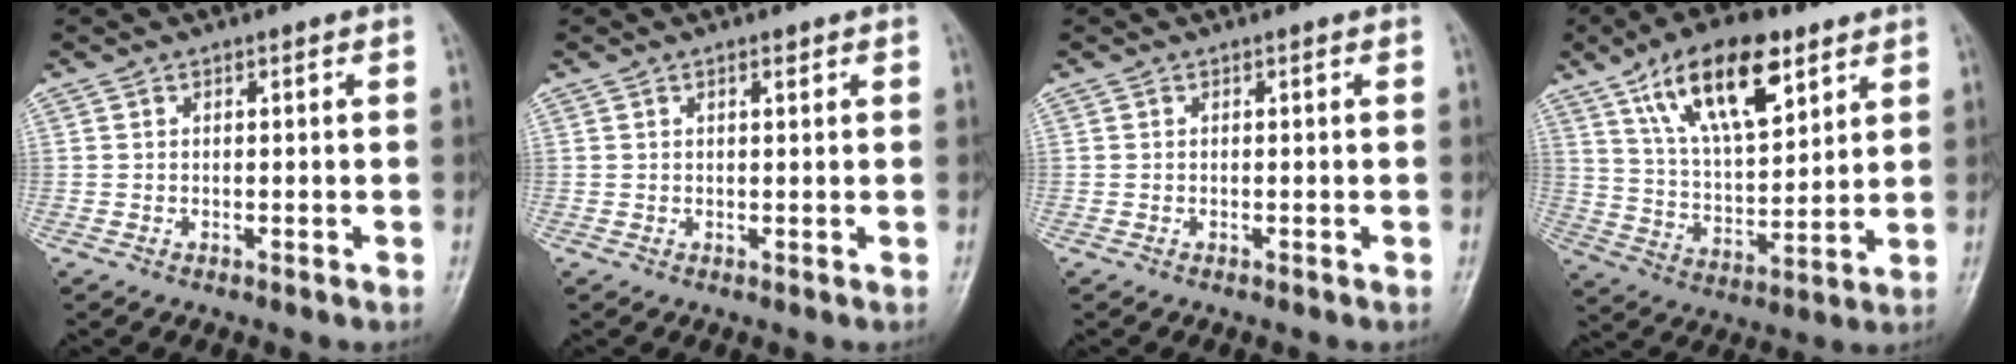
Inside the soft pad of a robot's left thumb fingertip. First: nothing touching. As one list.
[{"total": 1.2, "force": [0.7, 0.4, 0.9], "torque": [-0.011, -0.002, 0.011]}, {"total": 0.0}, {"total": 17.6, "force": [9.5, 7.6, 12.8], "torque": [-0.184, -0.035, 0.173]}]